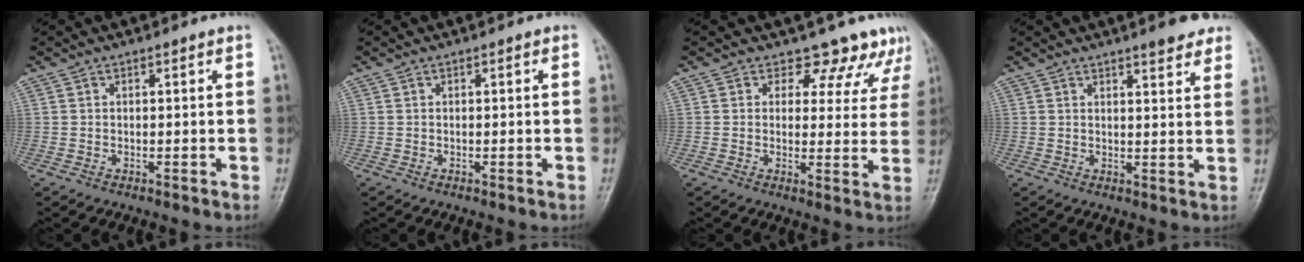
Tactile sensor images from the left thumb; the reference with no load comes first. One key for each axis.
{"total": 0.0}
{"total": 8.8, "fx": 7.4, "fy": 4.8, "fz": 0.7, "tx": 0.044, "ty": -0.036, "tz": 0.063}
{"total": 5.9, "fx": 4.6, "fy": 1.2, "fz": 3.5, "tx": -0.027, "ty": -0.021, "tz": 0.052}